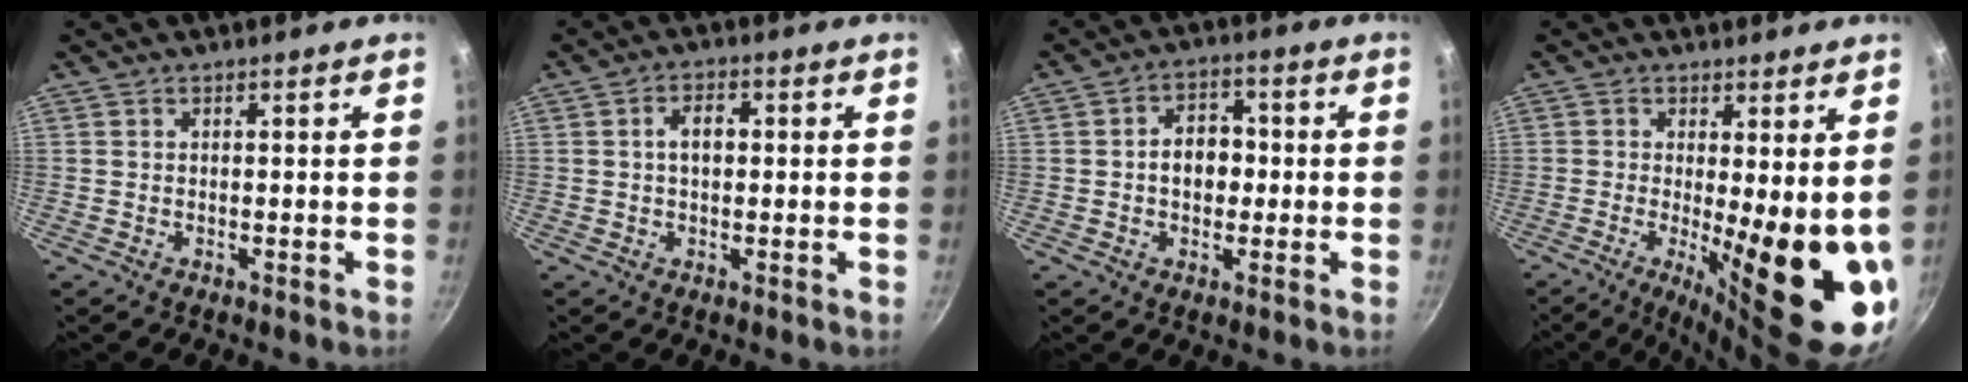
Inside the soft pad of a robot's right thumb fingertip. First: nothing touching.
{"total": 4.0, "force": [0.4, 2.5, 3.1], "torque": [-0.040, 0.015, 0.003]}
{"total": 6.7, "force": [-0.2, 5.0, 4.4], "torque": [-0.032, 0.017, -0.009]}
{"total": 16.5, "force": [-0.9, 4.9, 15.7], "torque": [-0.193, -0.036, -0.003]}